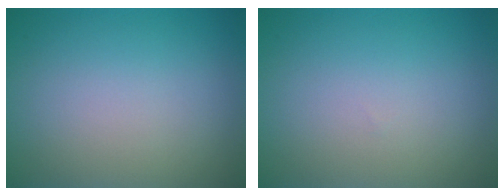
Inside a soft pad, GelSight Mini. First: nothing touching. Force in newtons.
{"total": 0.0}